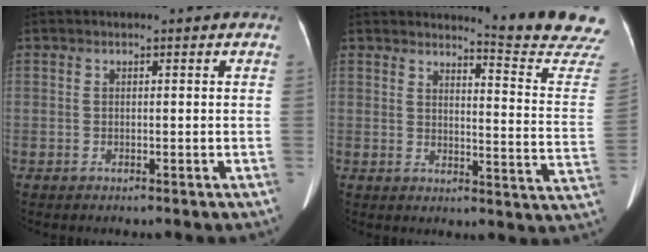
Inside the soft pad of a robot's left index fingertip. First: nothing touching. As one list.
[{"total": 13.0, "force": [12.8, -1.9, 1.9], "torque": [-0.017, -0.135, 0.130]}]